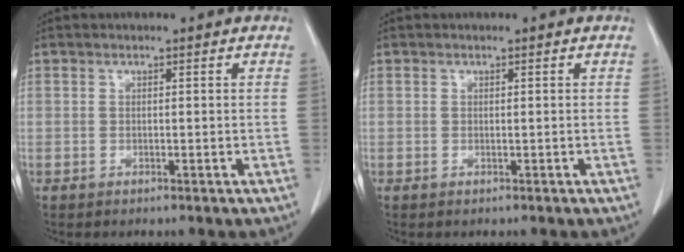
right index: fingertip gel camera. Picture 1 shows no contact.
{"total": 0.0}